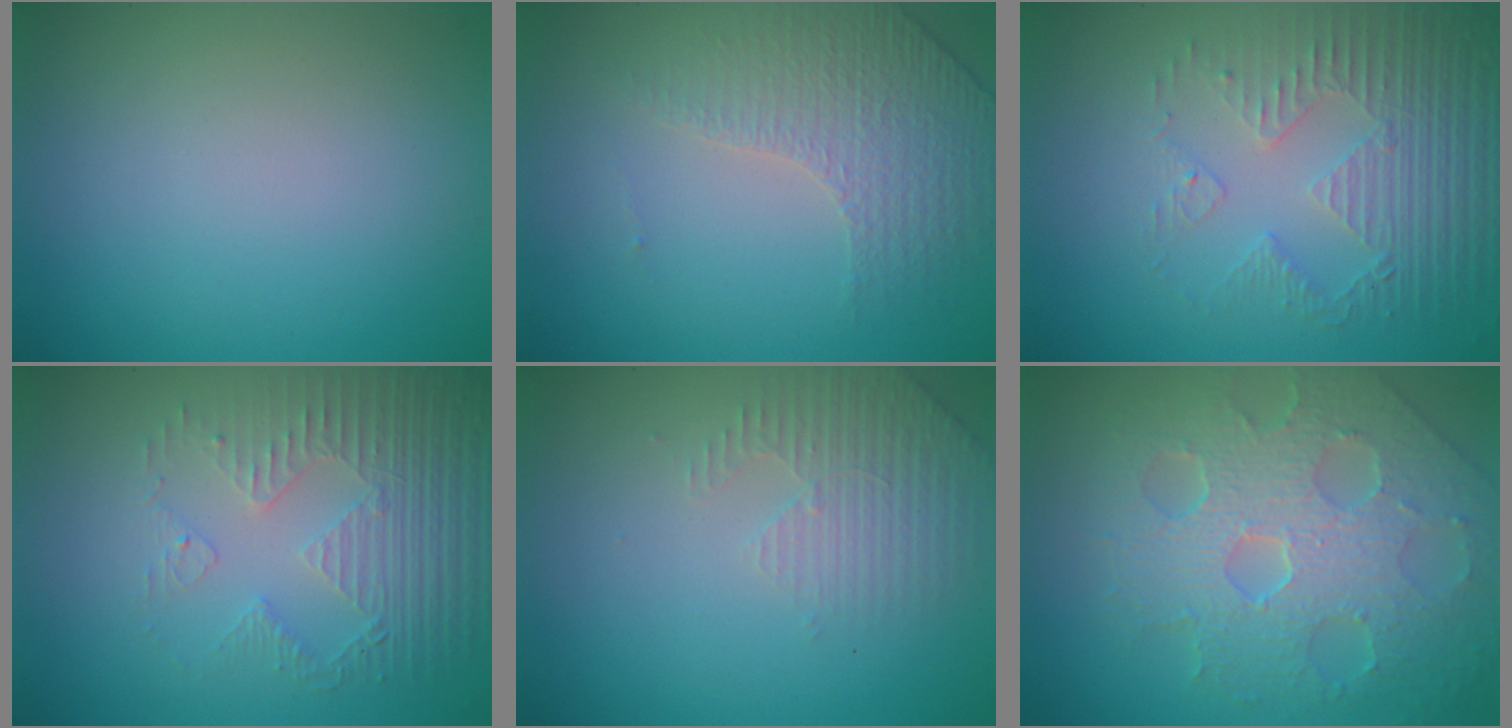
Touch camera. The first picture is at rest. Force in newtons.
{"total": 4.4, "press": 2.8, "slide": 3.4}
{"total": 5.2, "press": 3.5, "slide": 3.9}
{"total": 4.2, "press": 3.2, "slide": 2.6}
{"total": 2.8, "press": 2.7, "slide": 0.8}
{"total": 7.9, "press": 5.5, "slide": 5.7}